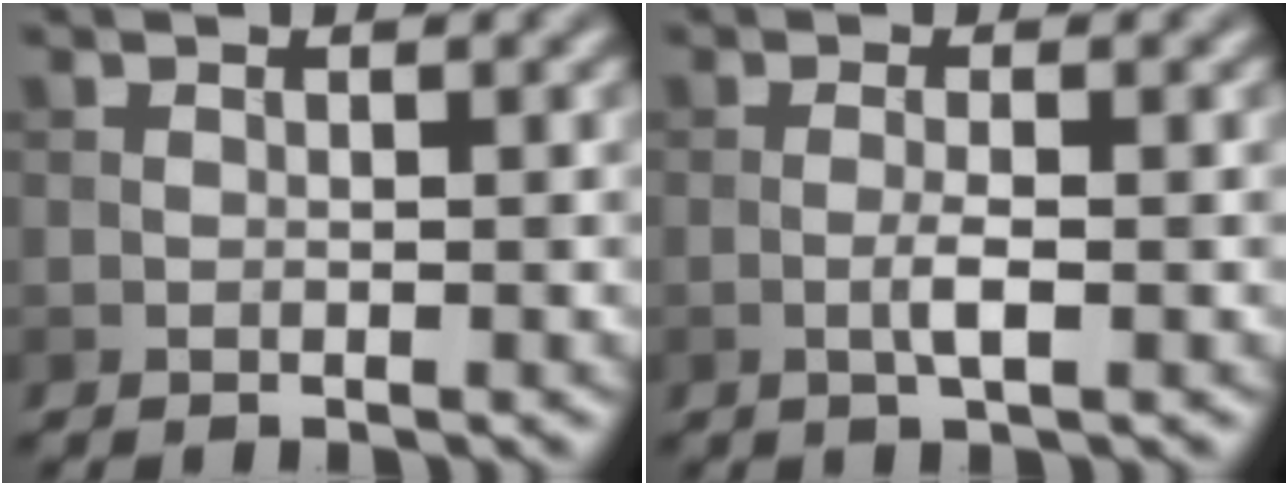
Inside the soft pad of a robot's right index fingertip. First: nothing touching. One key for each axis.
{"total": 1.8, "fx": -0.4, "fy": 0.2, "fz": 1.7, "tx": -0.036, "ty": -0.001, "tz": -0.012}